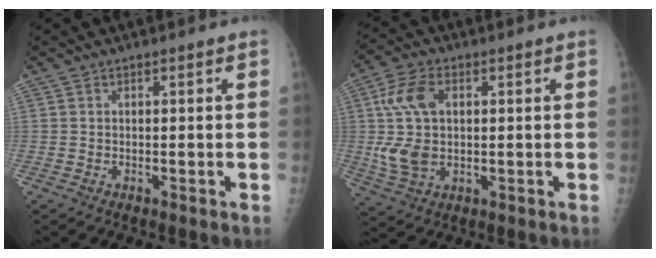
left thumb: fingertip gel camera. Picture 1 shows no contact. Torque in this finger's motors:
{"motor_torque": [0.32, 1.64, 0.06, -0.06, 0.30]}